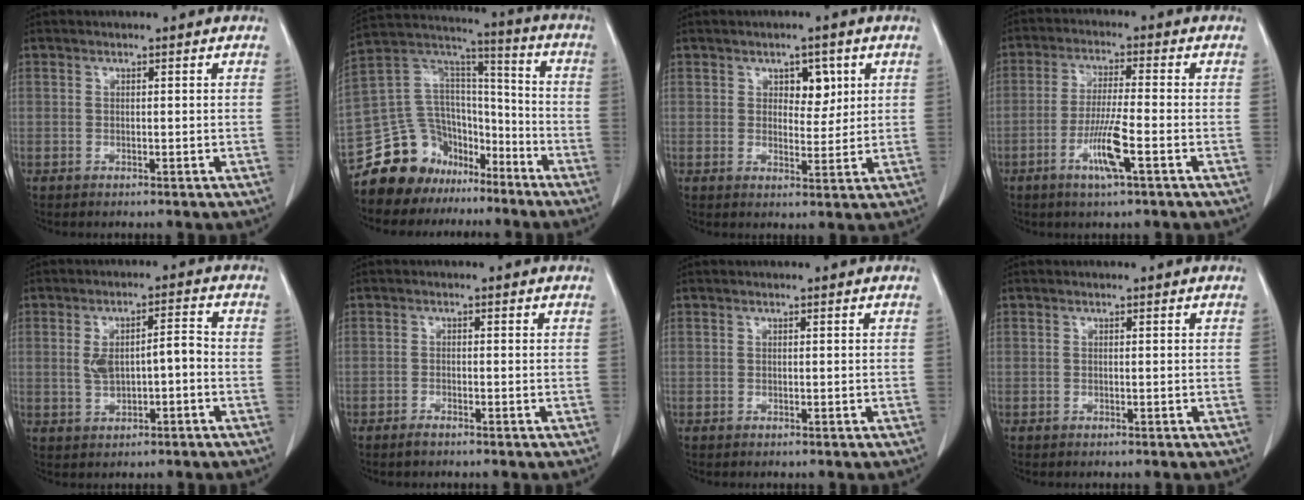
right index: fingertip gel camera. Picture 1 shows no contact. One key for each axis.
{"total": 16.3, "fx": -12.1, "fy": 10.2, "fz": 4.3, "tx": -0.083, "ty": 0.090, "tz": -0.210}
{"total": 4.1, "fx": 1.7, "fy": 2.4, "fz": 2.9, "tx": -0.034, "ty": 0.004, "tz": 0.027}
{"total": 7.1, "fx": -2.9, "fy": -0.1, "fz": 6.4, "tx": -0.125, "ty": -0.010, "tz": -0.054}
{"total": 5.9, "fx": -0.4, "fy": 2.2, "fz": 5.4, "tx": -0.102, "ty": 0.021, "tz": 0.002}
{"total": 1.3, "fx": -1.1, "fy": 0.2, "fz": 0.7, "tx": -0.013, "ty": -0.001, "tz": -0.020}
{"total": 0.0}
{"total": 0.0}